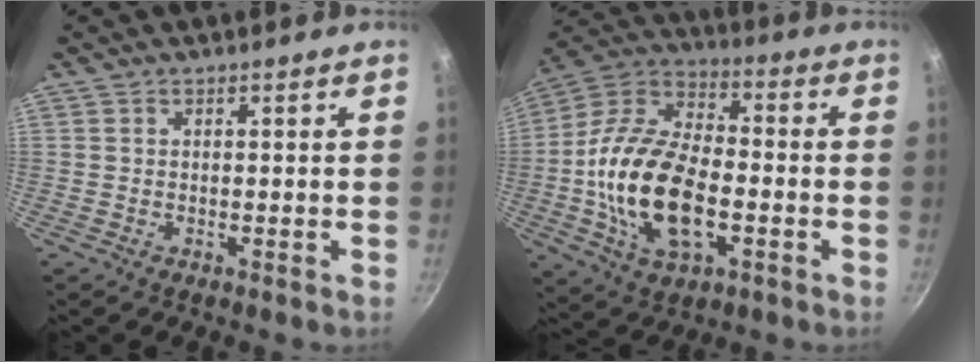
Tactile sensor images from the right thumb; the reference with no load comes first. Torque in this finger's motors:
{"motor_torque": [0.23, 1.45, 2.00, -0.77, 0.61]}